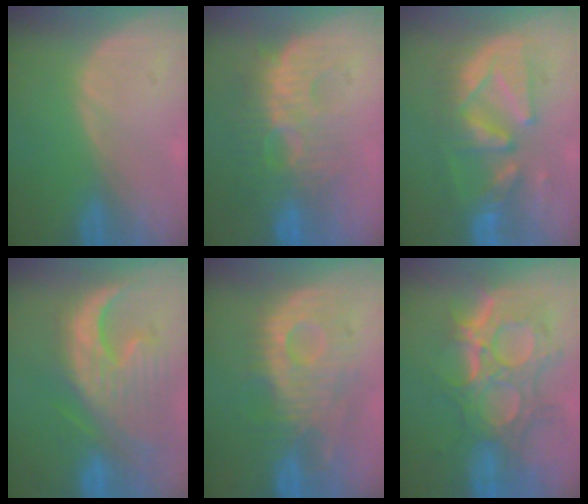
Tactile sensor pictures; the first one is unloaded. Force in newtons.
{"total": 8.9, "press": 8.8, "slide": 1.6}
{"total": 10.0, "press": 9.8, "slide": 1.7}
{"total": 13.4, "press": 11.3, "slide": 7.1}
{"total": 11.2, "press": 10.3, "slide": 4.5}
{"total": 12.1, "press": 10.8, "slide": 5.4}